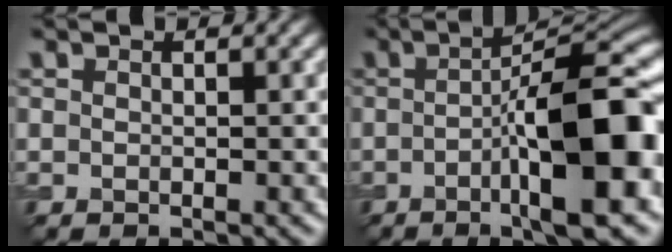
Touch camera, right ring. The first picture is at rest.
{"total": 12.2, "force": [-2.3, 3.1, 11.6], "torque": [-0.158, 0.011, -0.030]}